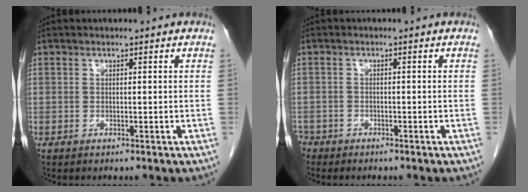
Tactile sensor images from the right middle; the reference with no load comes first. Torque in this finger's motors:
{"motor_torque": [1.10, -1.04, 0.26, -0.08]}